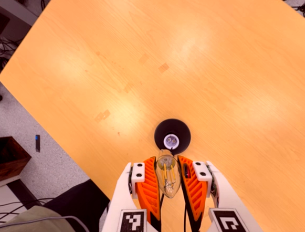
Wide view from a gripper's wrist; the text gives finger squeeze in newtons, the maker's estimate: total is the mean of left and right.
{"total": 21.8, "left": 24.5, "right": 19.1}